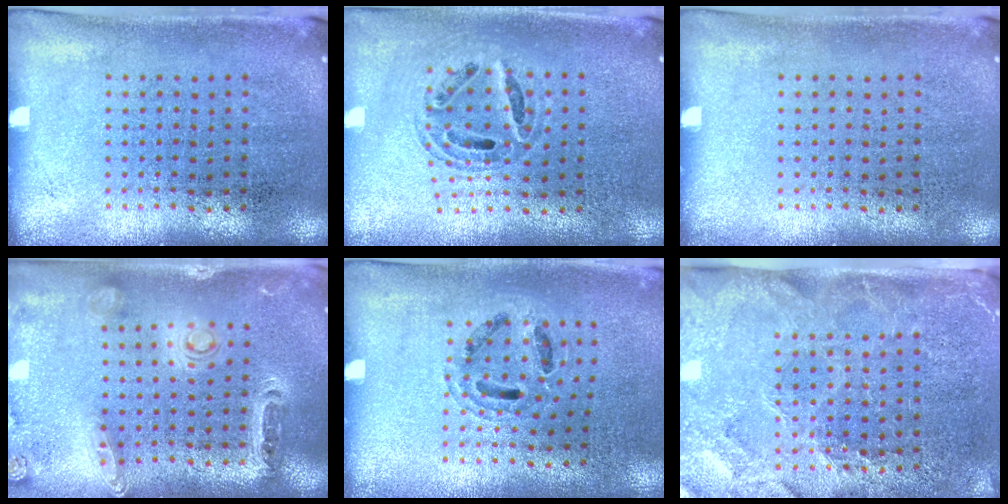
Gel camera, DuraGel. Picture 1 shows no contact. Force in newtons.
{"total": 0.7, "press": 0.7, "slide": 0.2}
{"total": 0.0}
{"total": 1.4, "press": 1.4, "slide": 0.3}
{"total": 0.9, "press": 0.9, "slide": 0.1}
{"total": 3.6, "press": 3.2, "slide": 1.6}